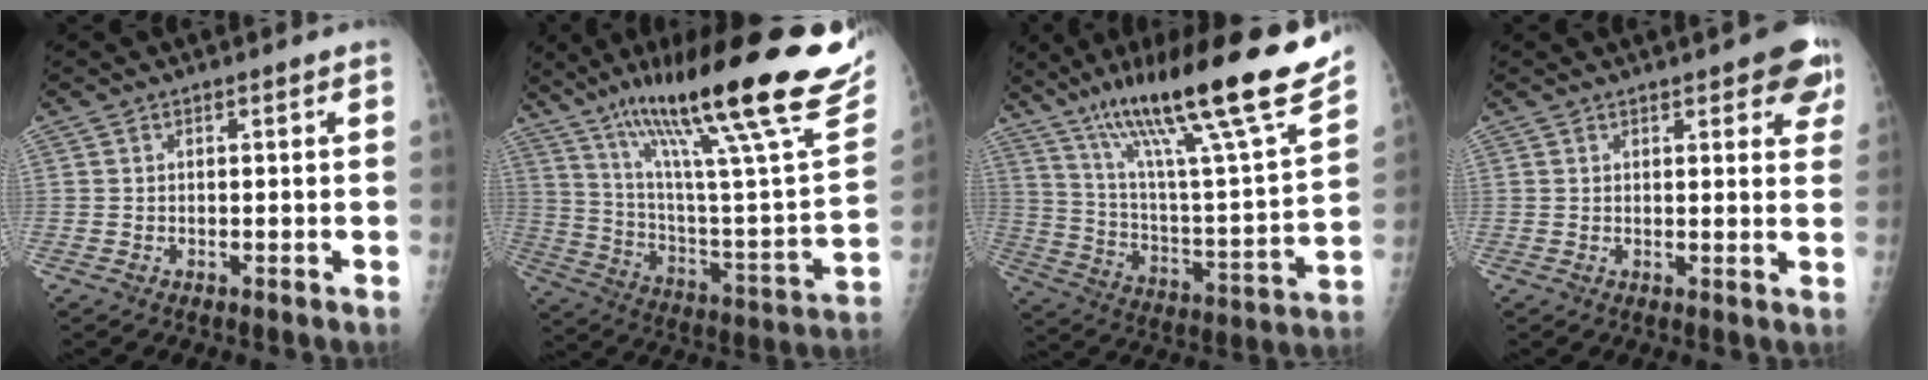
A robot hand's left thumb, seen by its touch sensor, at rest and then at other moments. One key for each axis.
{"total": 34.9, "fx": 22.9, "fy": 5.2, "fz": 25.9, "tx": -0.359, "ty": -0.061, "tz": 0.357}
{"total": 28.8, "fx": 19.5, "fy": 3.5, "fz": 20.9, "tx": -0.322, "ty": -0.057, "tz": 0.321}
{"total": 7.0, "fx": 4.3, "fy": 2.8, "fz": 4.8, "tx": -0.023, "ty": -0.013, "tz": 0.044}